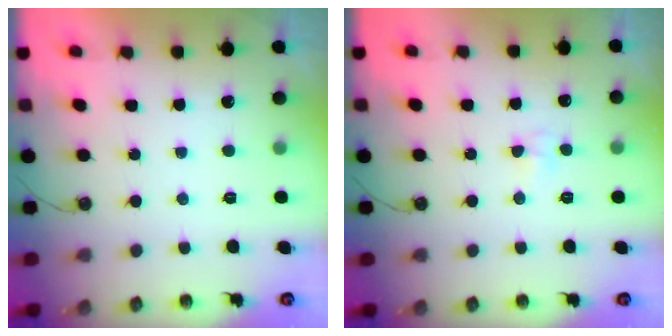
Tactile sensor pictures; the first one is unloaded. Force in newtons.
{"total": 3.5, "press": 3.5, "slide": 0.6}